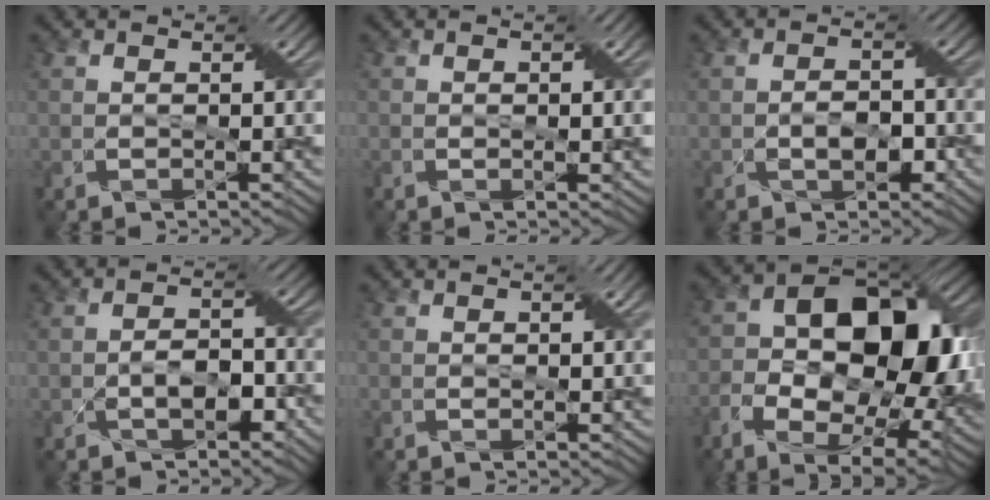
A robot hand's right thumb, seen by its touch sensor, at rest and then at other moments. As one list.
[{"total": 2.8, "force": [0.4, 0.5, 2.7], "torque": [-0.044, 0.003, 0.006]}, {"total": 2.8, "force": [-1.3, 1.6, 1.8], "torque": [-0.030, 0.000, -0.024]}, {"total": 3.4, "force": [-1.8, 1.9, 2.2], "torque": [-0.035, 0.005, -0.034]}, {"total": 1.9, "force": [0.4, 0.3, 1.9], "torque": [-0.031, 0.003, 0.004]}, {"total": 16.8, "force": [-1.2, 10.7, 13.0], "torque": [-0.209, -0.013, -0.022]}]